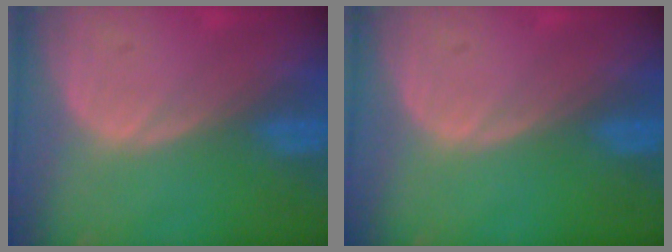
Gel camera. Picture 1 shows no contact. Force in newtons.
{"total": 0.0}